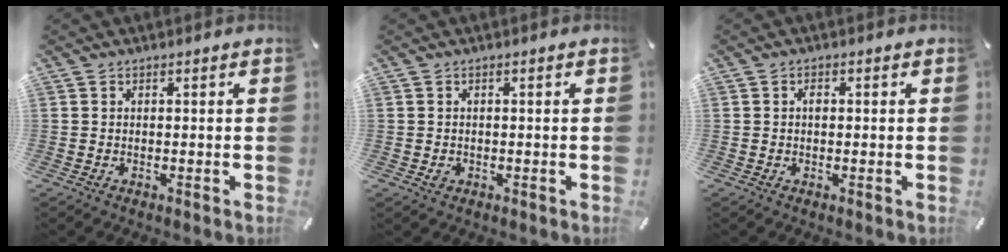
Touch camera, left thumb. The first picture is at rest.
{"total": 1.2, "force": [-0.4, 1.0, 0.5], "torque": [-0.008, 0.003, -0.008]}
{"total": 1.1, "force": [0.0, 0.7, 0.8], "torque": [-0.017, 0.004, -0.001]}